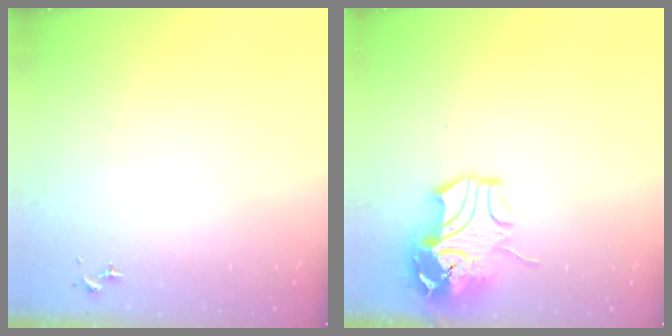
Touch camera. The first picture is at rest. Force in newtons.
{"total": 12.4, "press": 12.3, "slide": 2.0}